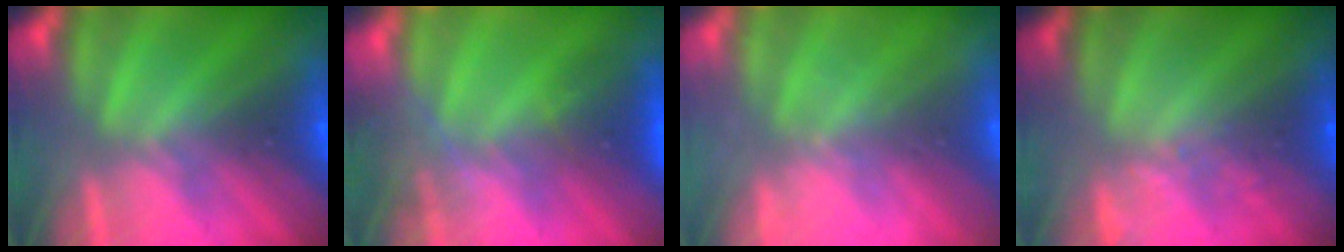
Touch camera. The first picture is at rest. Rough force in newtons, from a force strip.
{"total": 4.6}
{"total": 2.3}
{"total": 1.5}